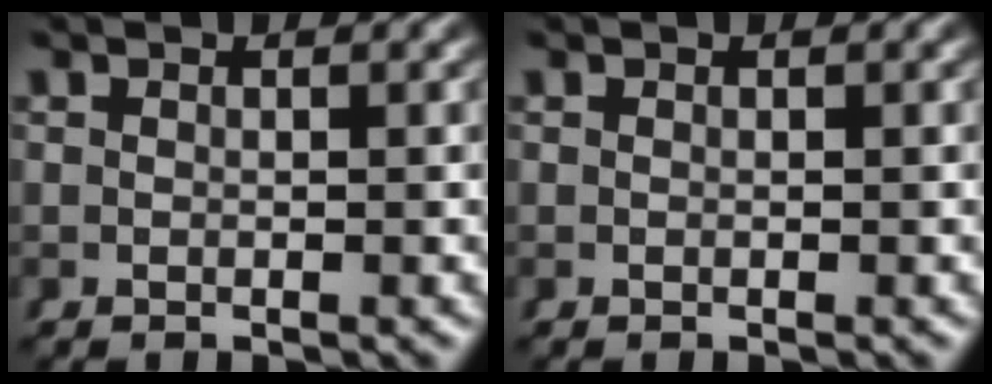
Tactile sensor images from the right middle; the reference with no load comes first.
{"total": 0.0}